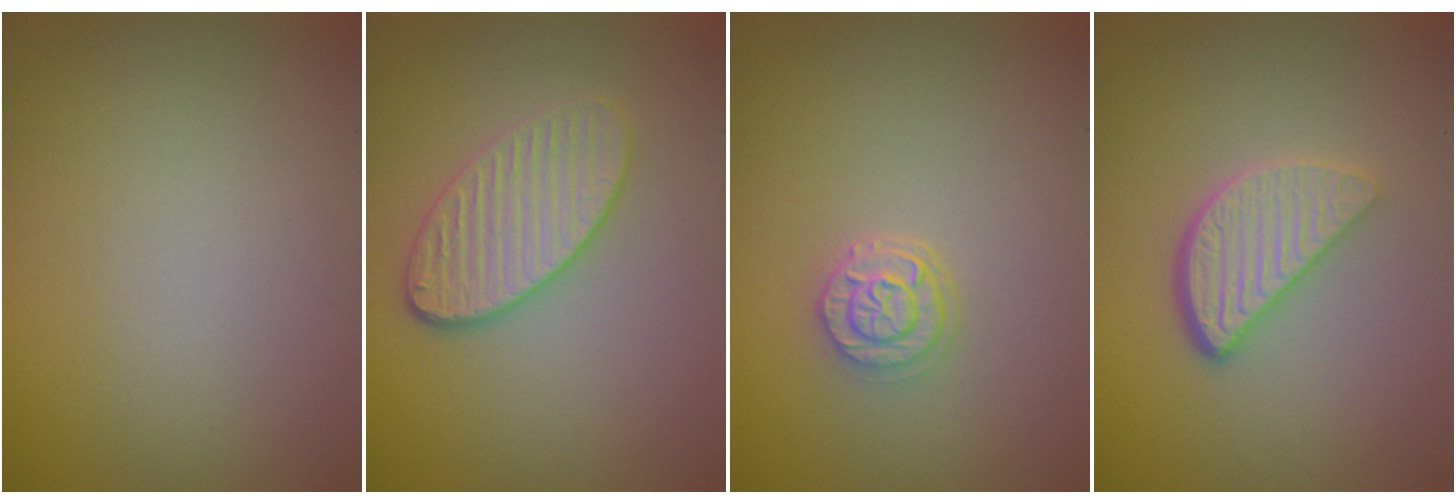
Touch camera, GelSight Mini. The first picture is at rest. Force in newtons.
{"total": 3.7, "press": 3.2, "slide": 1.7}
{"total": 2.3, "press": 2.0, "slide": 1.1}
{"total": 3.6, "press": 2.9, "slide": 2.1}